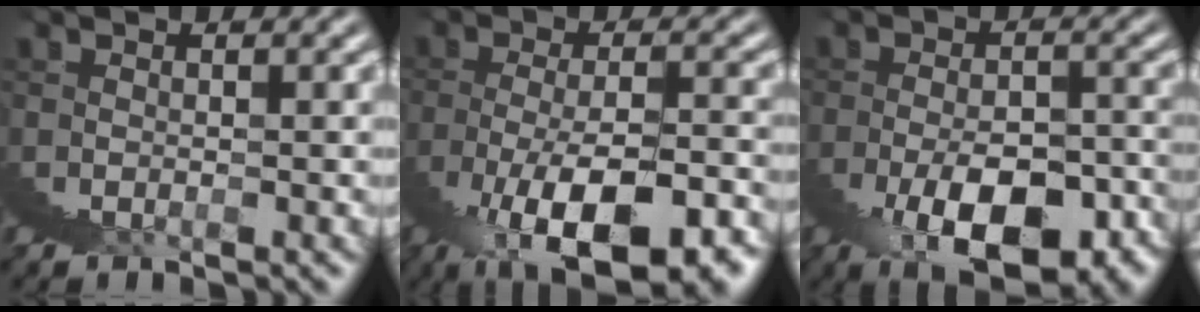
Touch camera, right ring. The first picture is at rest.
{"total": 7.3, "force": [-2.1, 2.9, 6.4], "torque": [-0.114, -0.016, -0.016]}
{"total": 5.9, "force": [-2.7, 1.6, 5.0], "torque": [-0.066, 0.007, -0.042]}